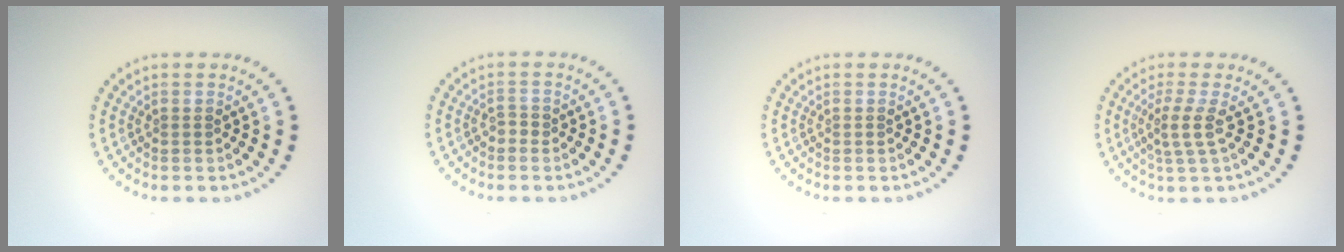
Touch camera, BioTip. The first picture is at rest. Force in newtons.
{"total": 0.9, "press": 0.8, "slide": 0.3}
{"total": 0.0}
{"total": 2.2, "press": 1.6, "slide": 1.5}